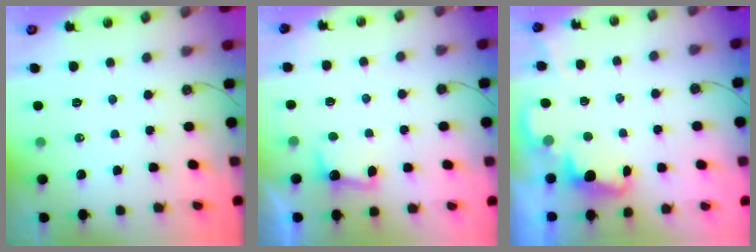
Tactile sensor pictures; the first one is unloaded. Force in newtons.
{"total": 4.3, "press": 4.2, "slide": 1.1}
{"total": 2.4, "press": 2.4, "slide": 0.5}